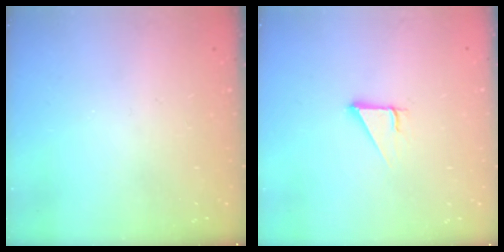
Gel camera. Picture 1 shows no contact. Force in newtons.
{"total": 2.8, "press": 2.8, "slide": 0.0}